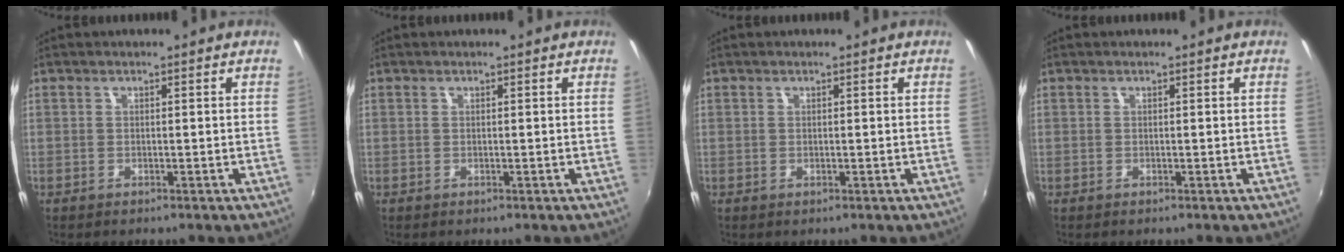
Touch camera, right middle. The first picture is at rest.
{"total": 0.0}
{"total": 0.0}
{"total": 0.0}